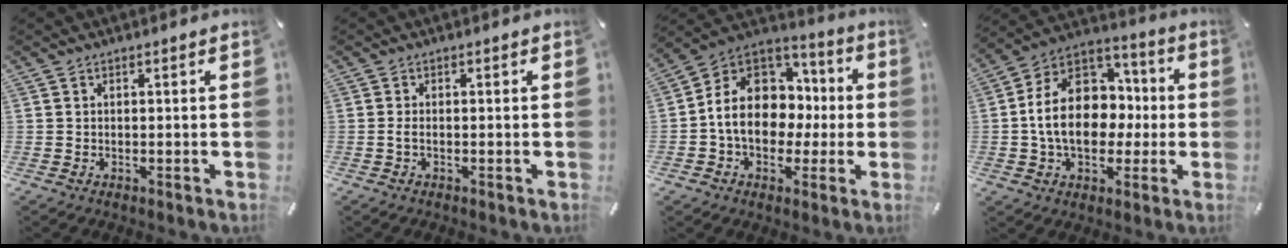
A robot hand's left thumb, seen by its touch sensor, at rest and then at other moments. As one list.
[{"total": 1.3, "force": [-0.4, 0.5, 1.1], "torque": [-0.021, 0.000, -0.007]}, {"total": 14.1, "force": [-1.3, 11.9, 7.5], "torque": [-0.156, 0.000, -0.020]}, {"total": 17.3, "force": [-1.5, 13.6, 10.6], "torque": [-0.188, 0.012, -0.026]}]